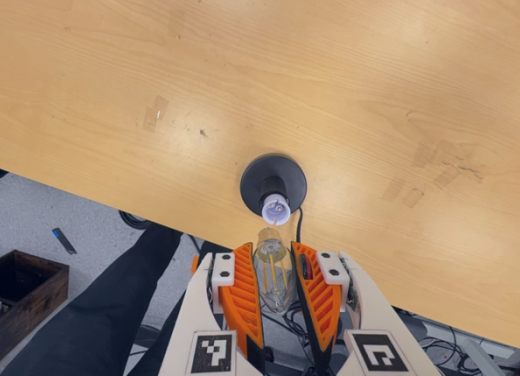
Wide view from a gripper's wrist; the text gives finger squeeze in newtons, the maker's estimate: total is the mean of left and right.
{"total": 13.4, "left": 14.1, "right": 12.7}